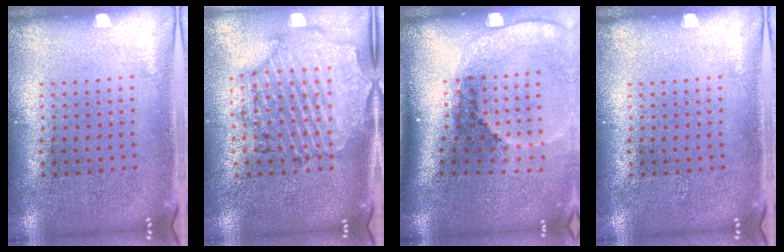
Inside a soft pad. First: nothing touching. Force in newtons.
{"total": 1.5, "press": 1.5, "slide": 0.3}
{"total": 2.6, "press": 1.8, "slide": 1.9}
{"total": 0.0}